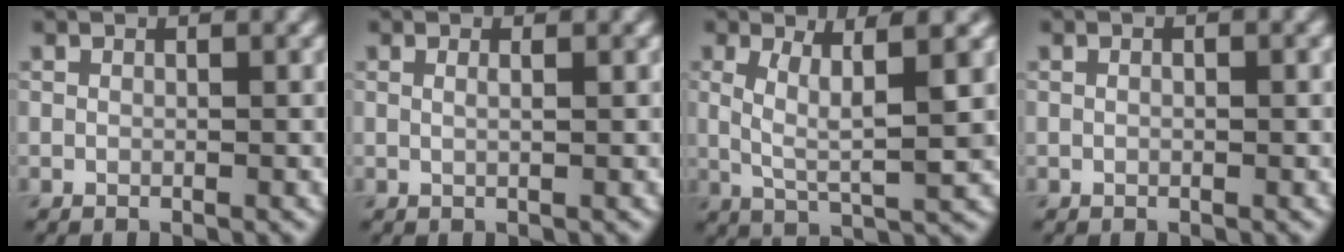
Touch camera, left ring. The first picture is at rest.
{"total": 1.2, "force": [0.4, 0.4, 1.0], "torque": [-0.007, -0.004, 0.000]}
{"total": 5.2, "force": [1.3, 1.1, 5.0], "torque": [-0.096, -0.002, 0.025]}
{"total": 1.3, "force": [0.4, 0.6, 1.0], "torque": [-0.009, -0.004, -0.004]}